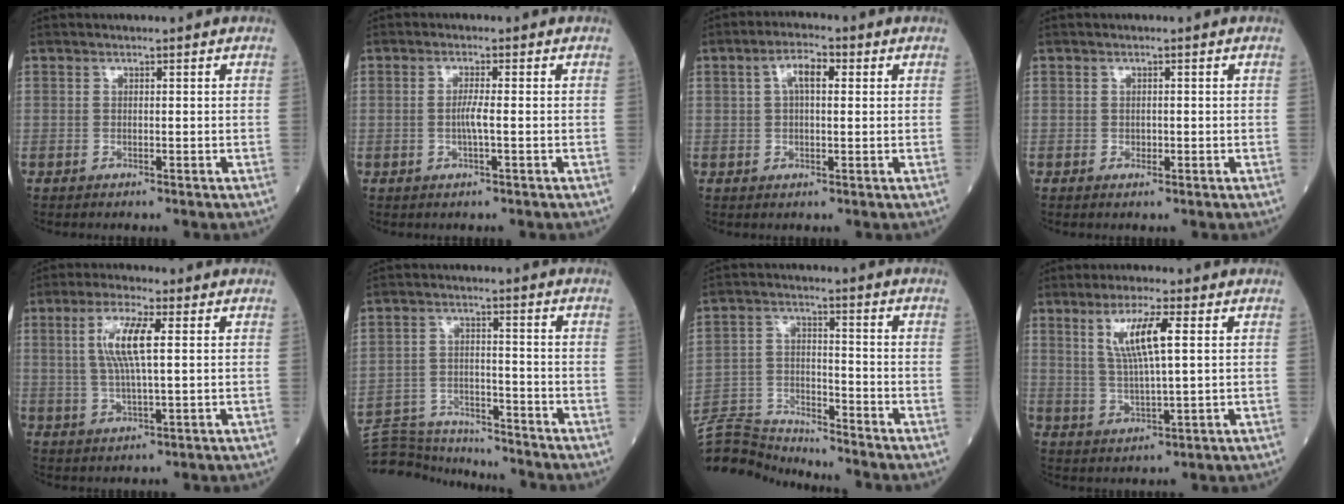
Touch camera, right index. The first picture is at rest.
{"total": 2.2, "force": [-0.4, -0.2, 2.1], "torque": [-0.042, -0.002, -0.008]}
{"total": 4.4, "force": [1.2, 1.6, 3.9], "torque": [-0.074, 0.017, 0.019]}
{"total": 0.8, "force": [-0.3, 0.5, 0.5], "torque": [-0.009, 0.000, -0.003]}
{"total": 7.8, "force": [1.8, 1.1, 7.5], "torque": [-0.158, 0.007, 0.035]}
{"total": 12.6, "force": [-12.4, 1.0, 1.3], "torque": [-0.024, 0.017, -0.200]}
{"total": 11.8, "force": [-11.8, -0.5, -0.1], "torque": [-0.006, 0.019, -0.223]}
{"total": 8.0, "force": [2.6, 0.7, 7.5], "torque": [-0.149, 0.003, 0.052]}